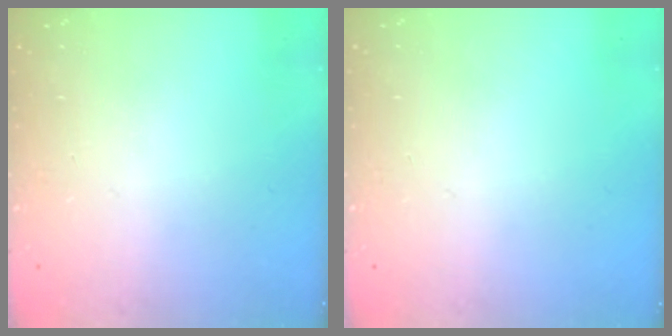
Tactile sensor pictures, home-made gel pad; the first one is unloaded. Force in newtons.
{"total": 0.0}